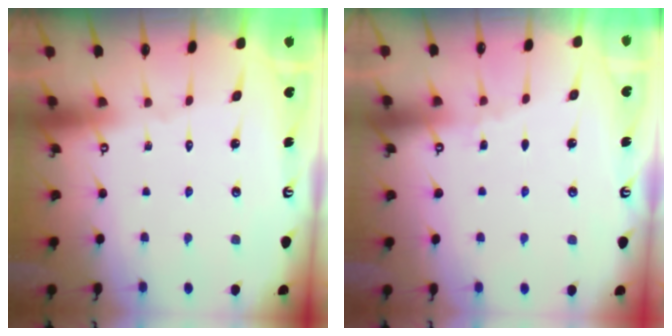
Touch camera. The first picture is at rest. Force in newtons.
{"total": 4.5, "press": 4.5, "slide": 0.6}